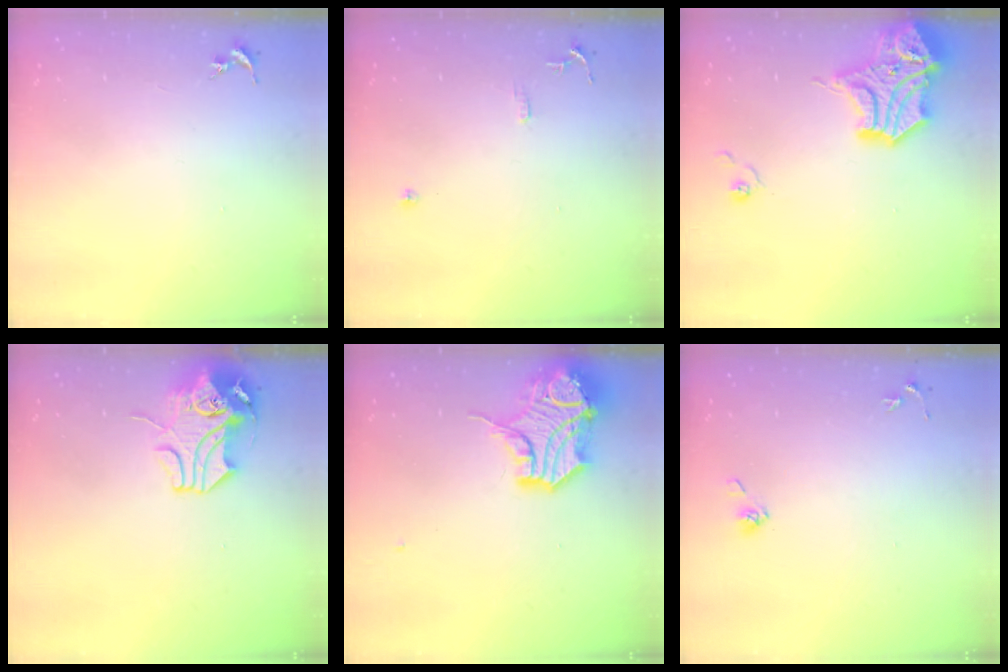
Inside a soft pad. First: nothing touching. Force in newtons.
{"total": 7.1, "press": 7.1, "slide": 0.7}
{"total": 15.8, "press": 15.6, "slide": 2.4}
{"total": 10.3, "press": 10.2, "slide": 1.7}
{"total": 15.8, "press": 15.6, "slide": 2.2}
{"total": 3.9, "press": 3.5, "slide": 1.7}